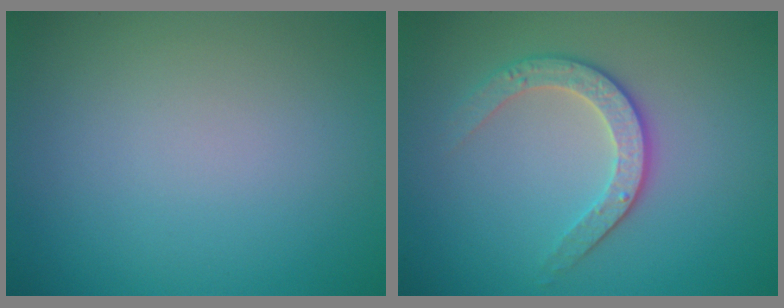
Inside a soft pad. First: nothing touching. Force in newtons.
{"total": 2.9, "press": 2.7, "slide": 1.1}